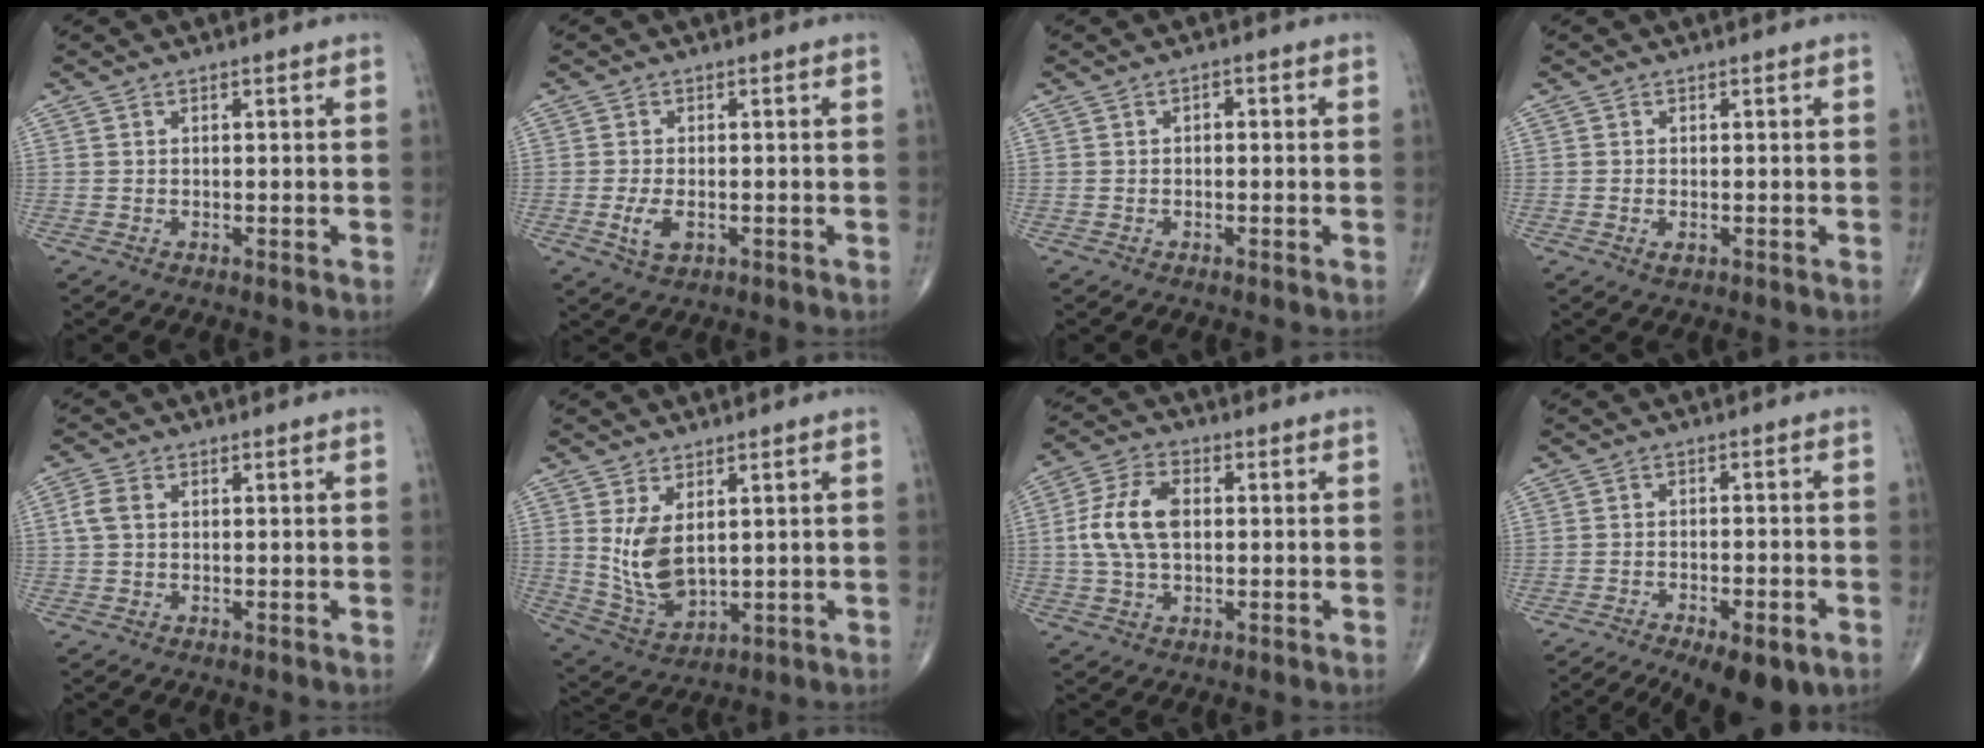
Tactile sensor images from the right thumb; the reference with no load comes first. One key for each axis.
{"total": 3.9, "fx": -1.0, "fy": 2.1, "fz": 3.2, "tx": -0.065, "ty": -0.005, "tz": -0.015}
{"total": 1.1, "fx": 0.0, "fy": 0.7, "fz": 0.8, "tx": -0.002, "ty": 0.003, "tz": -0.006}
{"total": 1.3, "fx": -0.4, "fy": 0.6, "fz": 1.0, "tx": -0.020, "ty": -0.001, "tz": -0.005}
{"total": 3.1, "fx": 0.4, "fy": 2.1, "fz": 2.2, "tx": -0.056, "ty": 0.009, "tz": 0.006}
{"total": 8.8, "fx": 2.0, "fy": 4.9, "fz": 7.0, "tx": -0.127, "ty": -0.023, "tz": 0.058}
{"total": 10.2, "fx": 0.6, "fy": 6.1, "fz": 8.1, "tx": -0.167, "ty": 0.016, "tz": 0.010}
{"total": 14.7, "fx": -9.7, "fy": 5.2, "fz": 9.7, "tx": -0.148, "ty": 0.020, "tz": -0.139}